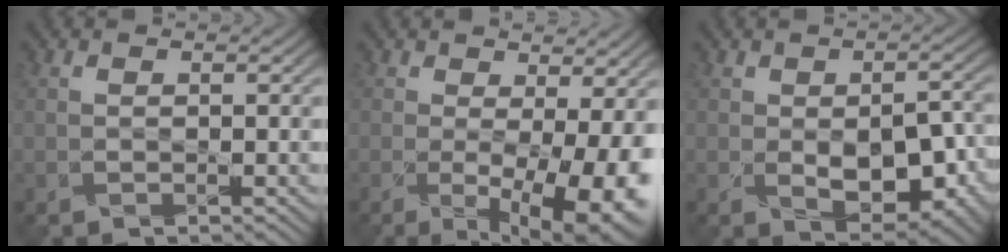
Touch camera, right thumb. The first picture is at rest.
{"total": 11.4, "force": [-2.6, 5.2, 9.8], "torque": [-0.138, -0.037, -0.017]}
{"total": 8.4, "force": [-2.3, 5.2, 6.2], "torque": [-0.095, -0.025, -0.032]}